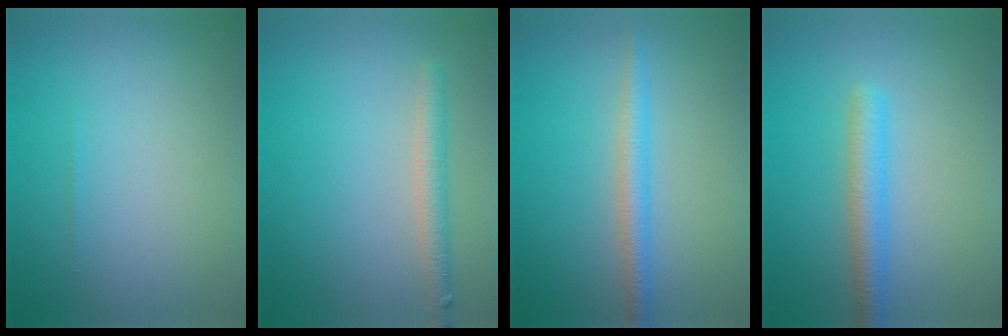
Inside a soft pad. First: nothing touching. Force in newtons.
{"total": 2.3, "press": 2.3, "slide": 0.1}
{"total": 2.5, "press": 2.5, "slide": 0.1}
{"total": 3.0, "press": 3.0, "slide": 0.1}